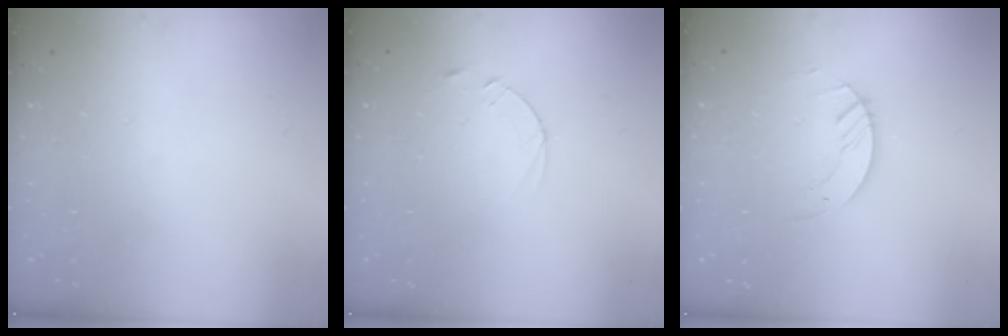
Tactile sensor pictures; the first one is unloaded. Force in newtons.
{"total": 2.4, "press": 2.3, "slide": 0.2}
{"total": 2.6, "press": 2.6, "slide": 0.3}